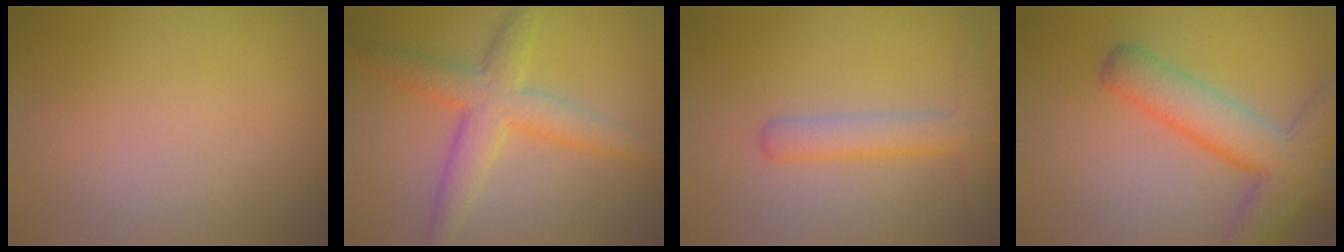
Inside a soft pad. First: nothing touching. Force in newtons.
{"total": 4.9, "press": 4.9, "slide": 0.1}
{"total": 3.0, "press": 3.0, "slide": 0.0}
{"total": 7.2, "press": 7.2, "slide": 0.3}